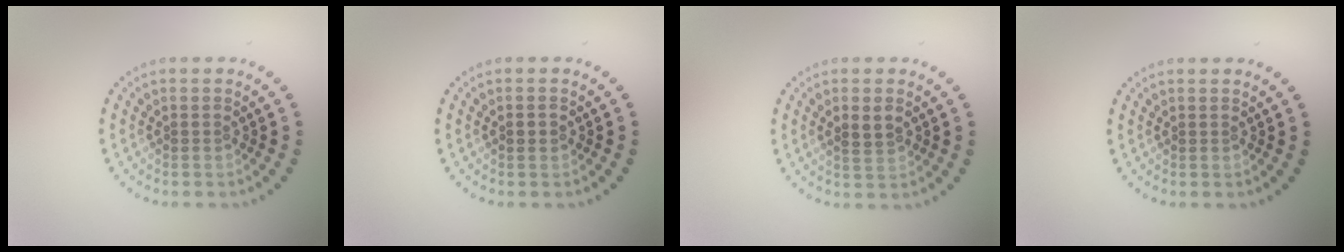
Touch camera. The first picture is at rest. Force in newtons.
{"total": 1.3, "press": 1.3, "slide": 0.1}
{"total": 2.0, "press": 2.0, "slide": 0.3}
{"total": 0.0}